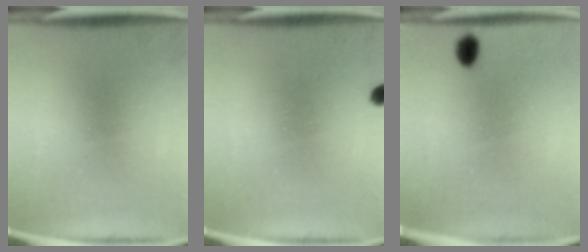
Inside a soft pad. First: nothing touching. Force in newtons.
{"total": 1.3}
{"total": 1.7}